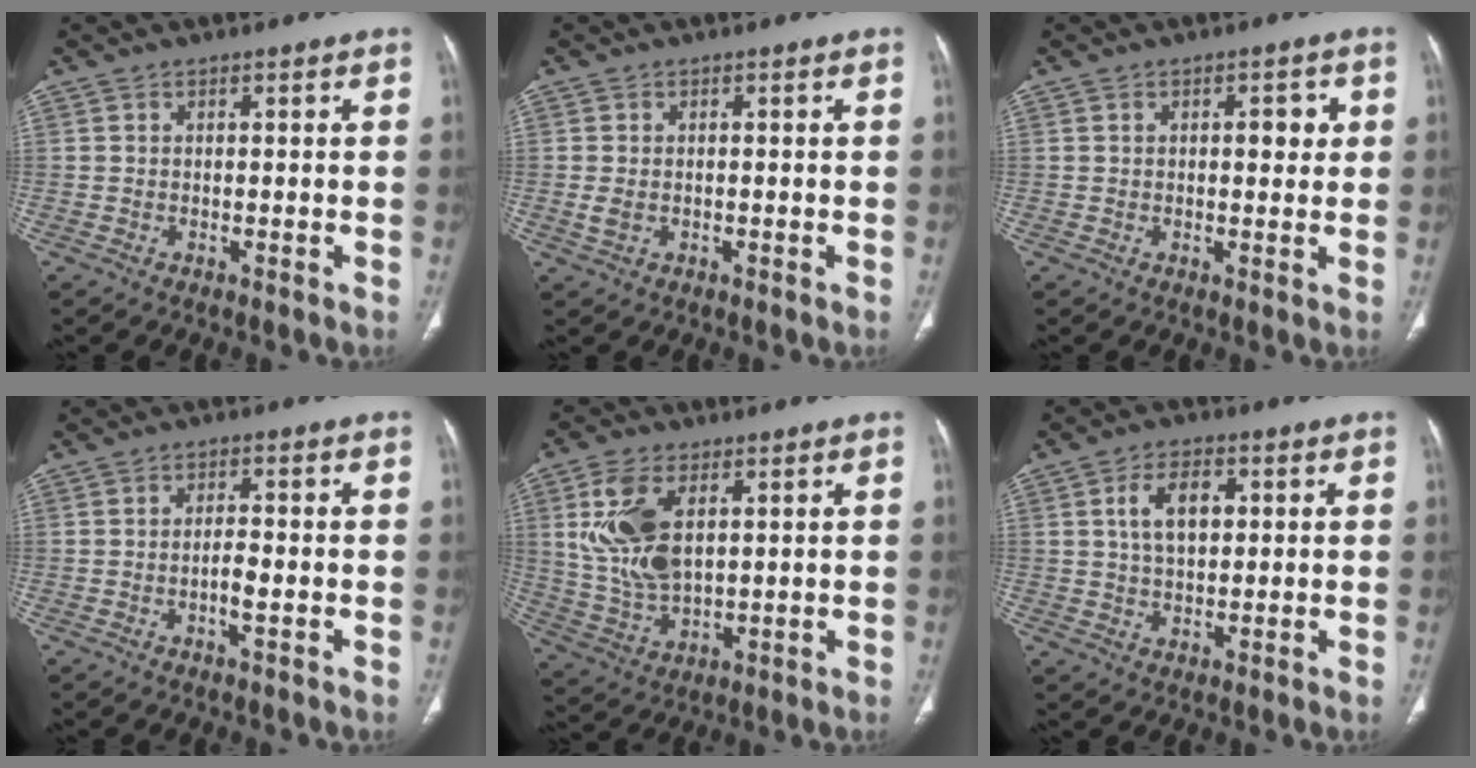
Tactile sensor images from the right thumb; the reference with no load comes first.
{"total": 2.0, "force": [-0.3, 1.4, 1.4], "torque": [-0.036, 0.002, -0.004]}
{"total": 3.6, "force": [0.8, 1.9, 3.0], "torque": [-0.027, -0.001, 0.008]}
{"total": 2.8, "force": [-0.8, 0.7, 2.5], "torque": [-0.050, 0.003, -0.016]}
{"total": 12.9, "force": [3.5, 7.2, 10.1], "torque": [-0.205, -0.011, 0.076]}
{"total": 6.9, "force": [1.6, 4.1, 5.3], "torque": [-0.085, 0.003, 0.028]}